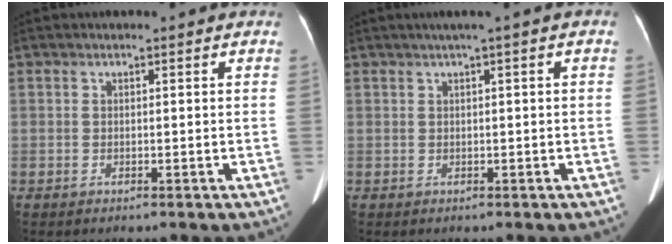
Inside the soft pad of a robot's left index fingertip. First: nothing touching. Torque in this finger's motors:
{"motor_torque": [0.30, -0.50, 0.03, 0.03]}